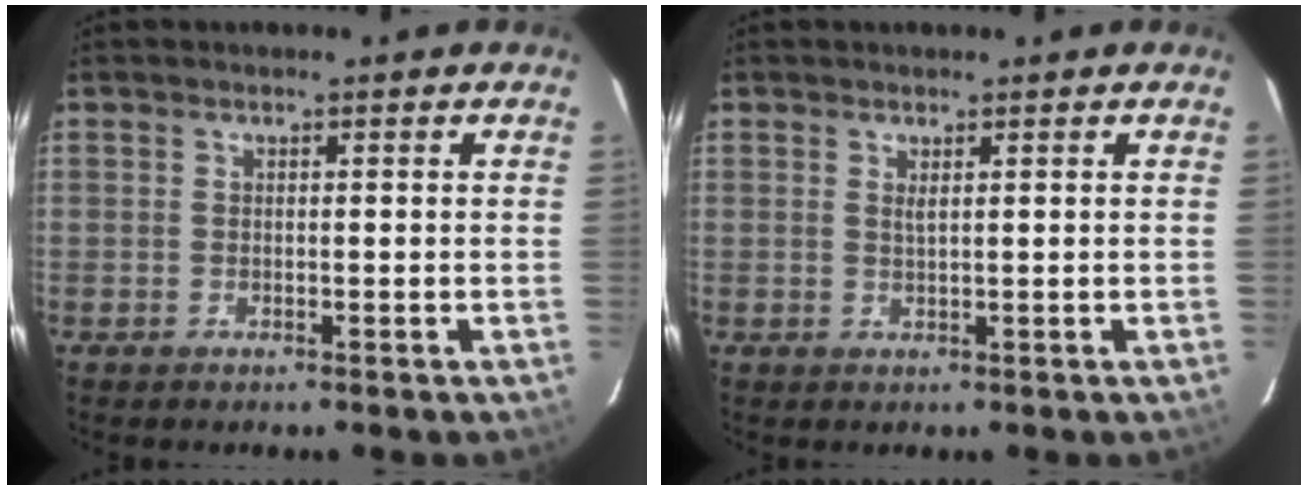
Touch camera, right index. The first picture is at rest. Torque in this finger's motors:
{"motor_torque": [-0.11, 0.12, -0.01, 0.02]}